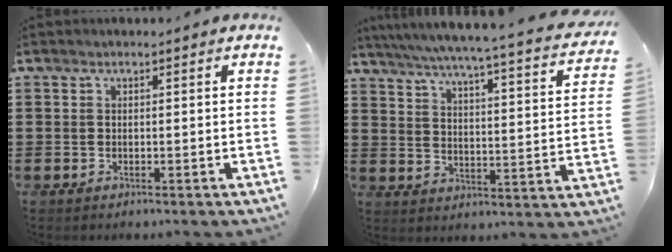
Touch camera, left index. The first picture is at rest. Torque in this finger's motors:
{"motor_torque": [0.25, -0.24, 1.05, 0.08]}